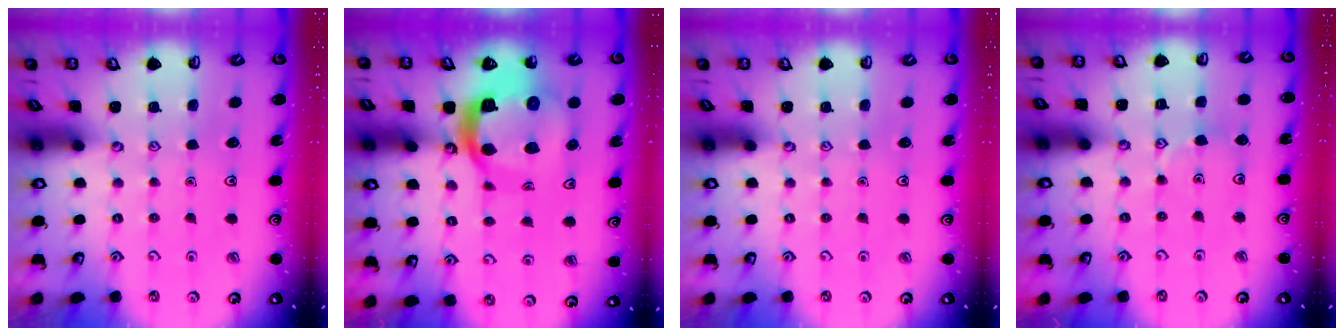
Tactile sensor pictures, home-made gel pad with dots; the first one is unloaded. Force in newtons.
{"total": 15.7, "press": 15.6, "slide": 1.7}
{"total": 0.0}
{"total": 5.7, "press": 5.7, "slide": 0.6}